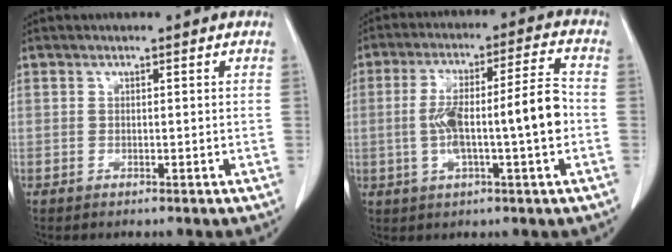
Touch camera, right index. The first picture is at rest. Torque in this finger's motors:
{"motor_torque": [0.61, -0.01, 0.57, 0.11]}